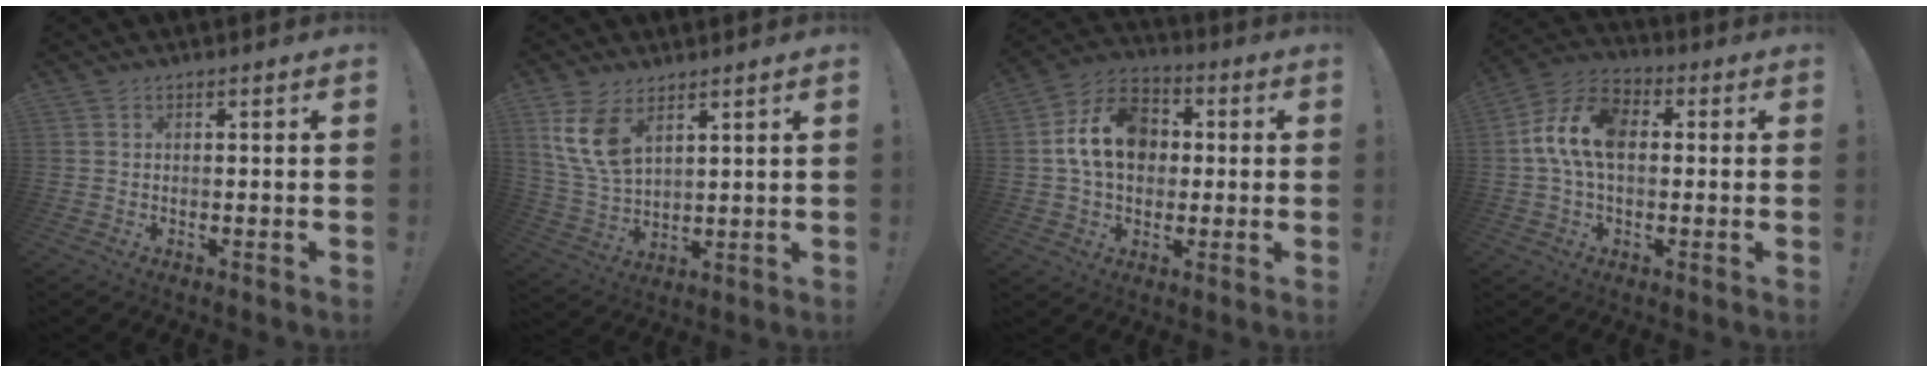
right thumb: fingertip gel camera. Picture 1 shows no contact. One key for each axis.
{"total": 10.6, "fx": 5.7, "fy": 5.7, "fz": 6.8, "tx": -0.144, "ty": -0.020, "tz": 0.111}
{"total": 15.7, "fx": 1.9, "fy": 12.0, "fz": 10.0, "tx": -0.164, "ty": 0.015, "tz": 0.043}
{"total": 13.3, "fx": 1.0, "fy": 8.5, "fz": 10.1, "tx": -0.195, "ty": 0.011, "tz": 0.021}